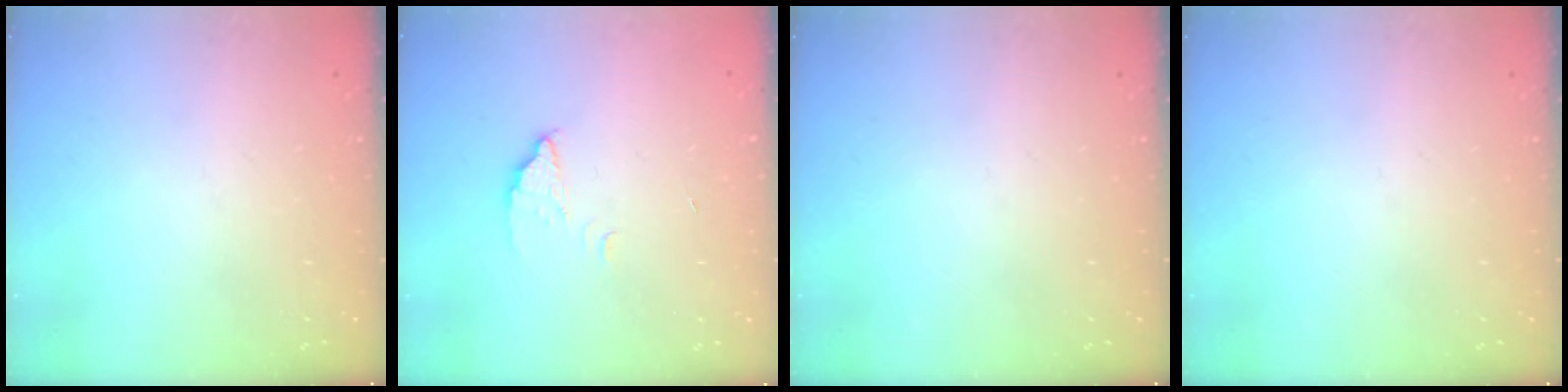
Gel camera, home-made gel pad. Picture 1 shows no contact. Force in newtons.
{"total": 2.2, "press": 2.2, "slide": 0.1}
{"total": 0.0}
{"total": 0.0}